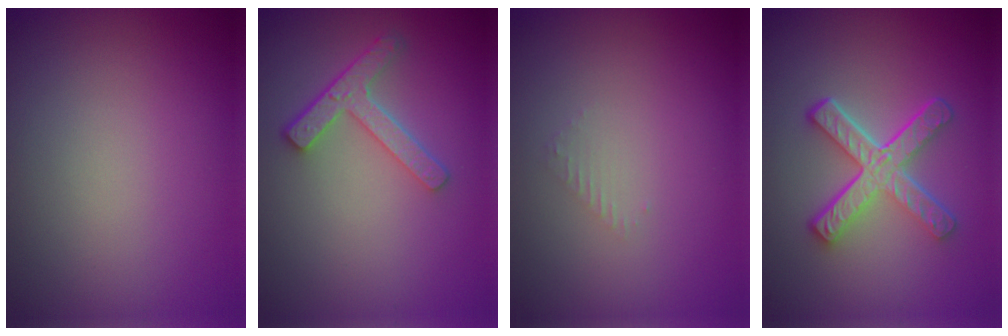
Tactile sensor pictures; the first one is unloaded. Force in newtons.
{"total": 3.6, "press": 2.8, "slide": 2.3}
{"total": 0.8, "press": 0.8, "slide": 0.3}
{"total": 5.3, "press": 3.7, "slide": 3.9}